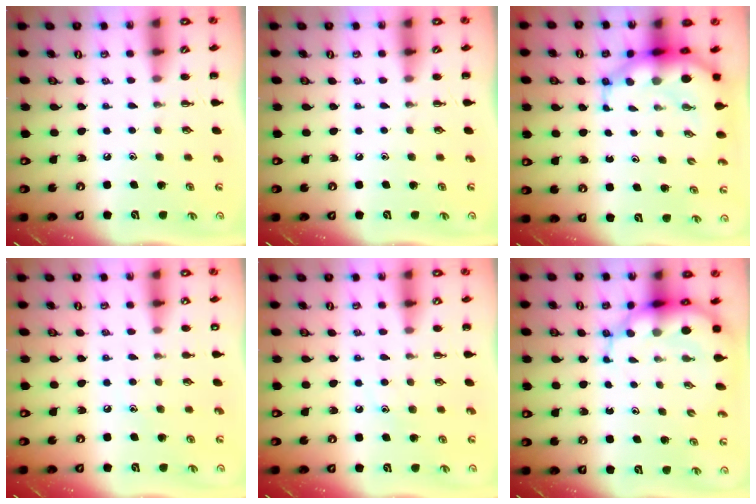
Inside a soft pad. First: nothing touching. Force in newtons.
{"total": 0.0}
{"total": 8.4, "press": 8.1, "slide": 2.4}
{"total": 6.6, "press": 6.4, "slide": 1.6}
{"total": 8.2, "press": 8.1, "slide": 1.5}
{"total": 9.1, "press": 8.8, "slide": 2.3}